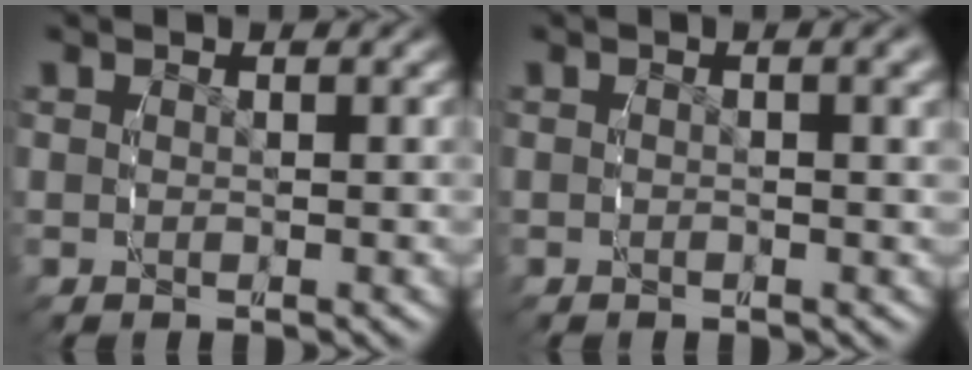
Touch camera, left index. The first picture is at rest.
{"total": 0.9, "force": [-0.1, -0.3, 0.8], "torque": [-0.009, 0.000, -0.003]}